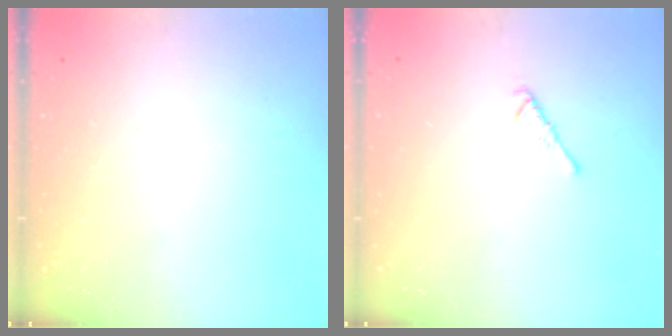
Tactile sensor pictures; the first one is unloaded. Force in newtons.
{"total": 2.4, "press": 2.3, "slide": 0.6}